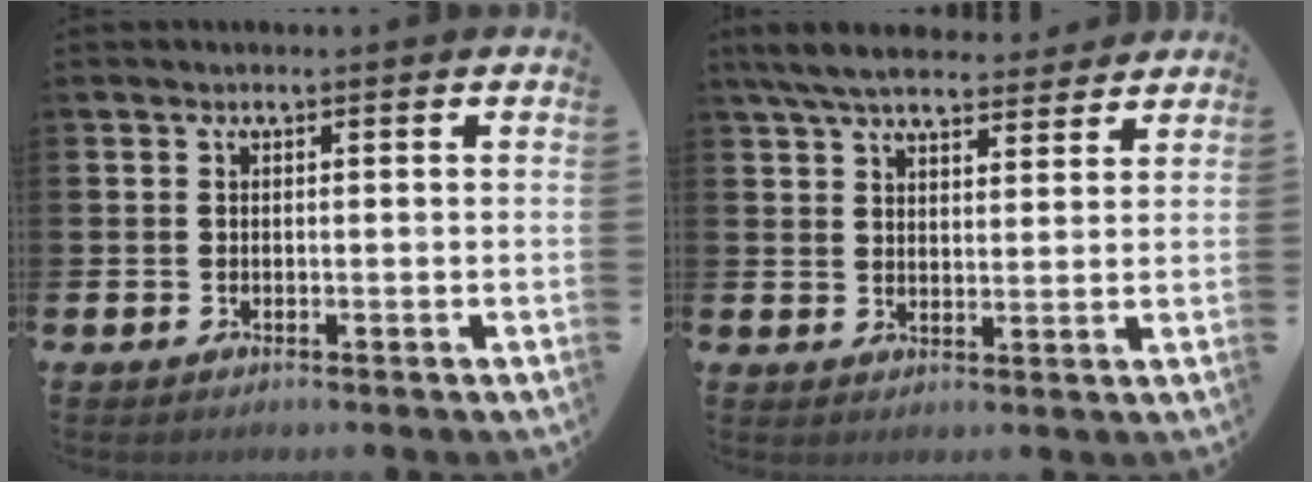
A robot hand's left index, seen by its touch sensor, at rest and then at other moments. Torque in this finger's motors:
{"motor_torque": [1.07, -1.07, 0.37, 0.22]}